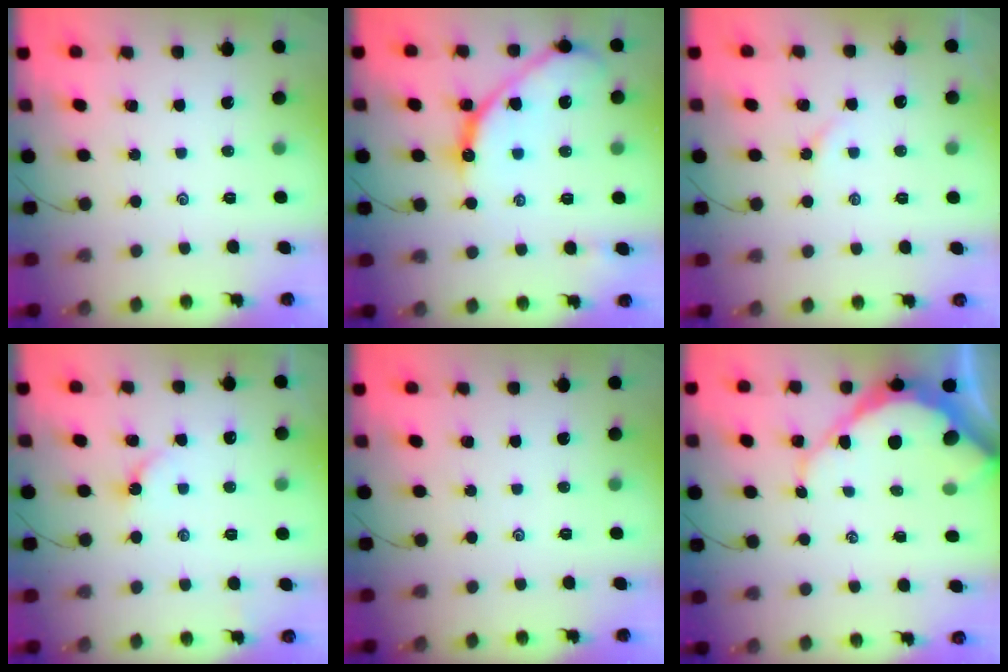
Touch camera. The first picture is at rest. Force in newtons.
{"total": 15.5, "press": 15.4, "slide": 1.6}
{"total": 3.0, "press": 2.9, "slide": 0.6}
{"total": 2.7, "press": 2.7, "slide": 0.4}
{"total": 0.0}
{"total": 11.0, "press": 11.0, "slide": 1.0}